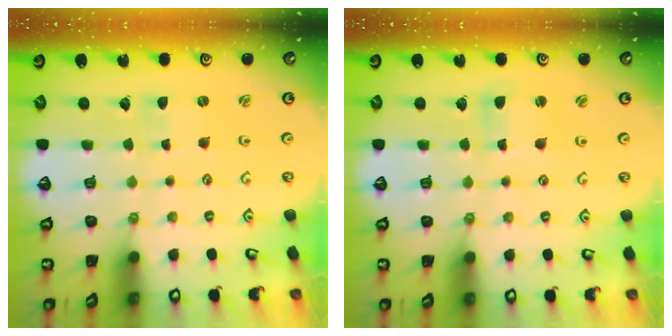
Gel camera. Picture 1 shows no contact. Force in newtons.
{"total": 2.7, "press": 2.7, "slide": 0.4}